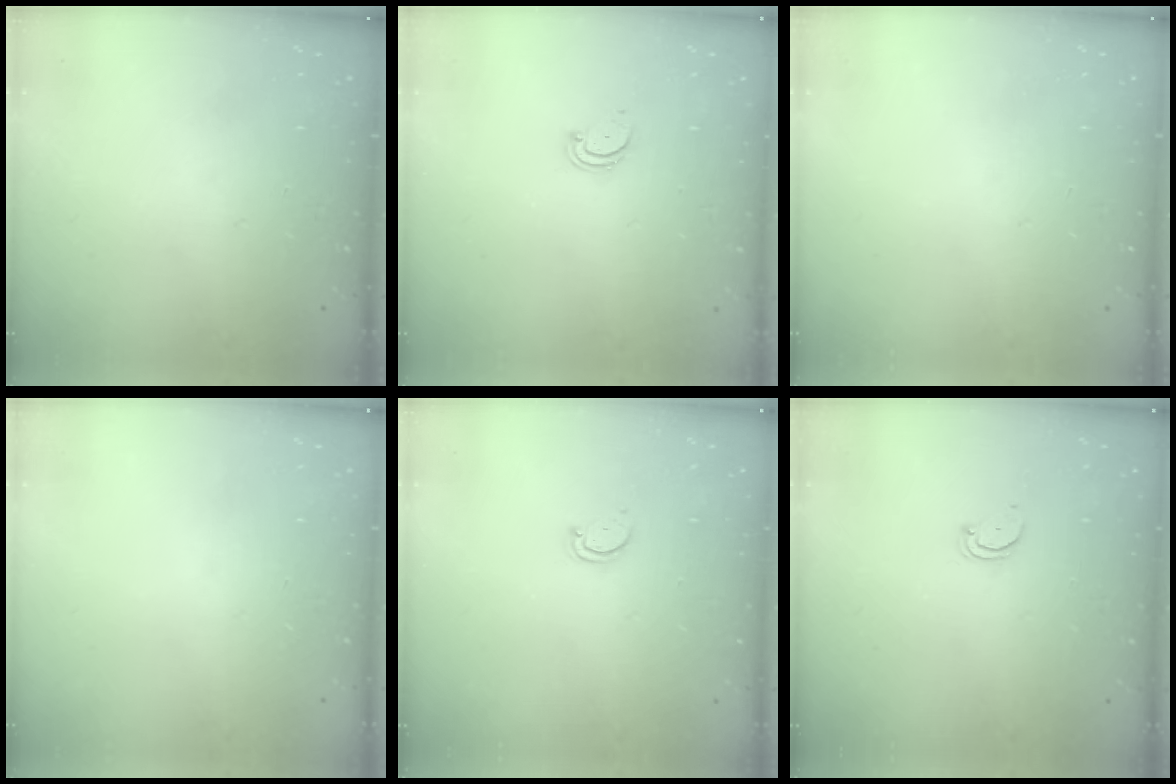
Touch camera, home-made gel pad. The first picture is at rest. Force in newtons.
{"total": 1.9, "press": 1.9, "slide": 0.2}
{"total": 0.0}
{"total": 0.0}
{"total": 2.6, "press": 2.5, "slide": 0.4}
{"total": 2.7, "press": 2.7, "slide": 0.2}